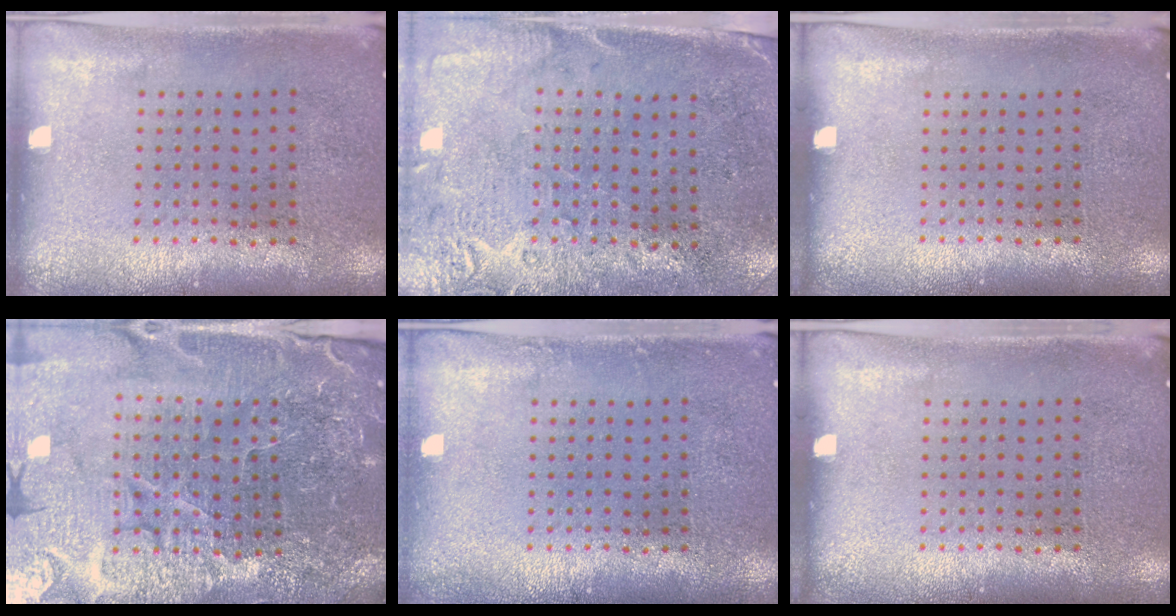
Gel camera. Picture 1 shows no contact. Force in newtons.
{"total": 2.8, "press": 2.4, "slide": 1.4}
{"total": 0.0}
{"total": 5.5, "press": 5.2, "slide": 1.9}
{"total": 0.7, "press": 0.7, "slide": 0.1}
{"total": 0.0}